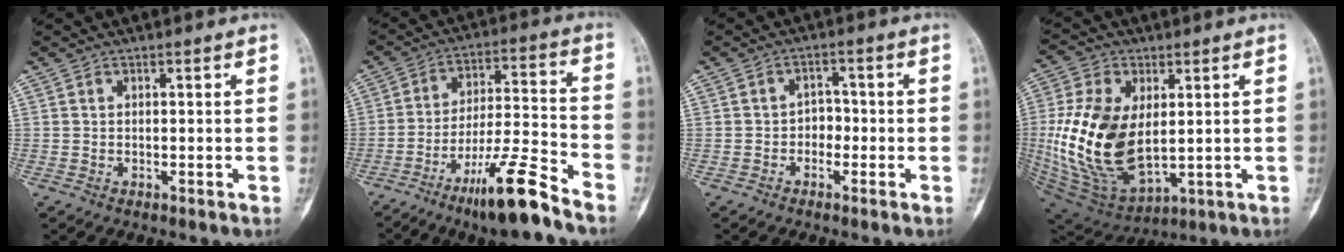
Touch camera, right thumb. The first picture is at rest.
{"total": 14.4, "force": [-10.0, 1.6, 10.1], "torque": [-0.183, 0.065, -0.172]}
{"total": 3.1, "force": [-1.1, 2.4, 1.5], "torque": [-0.002, 0.016, -0.025]}
{"total": 20.7, "force": [1.4, 12.2, 16.7], "torque": [-0.331, -0.020, 0.044]}